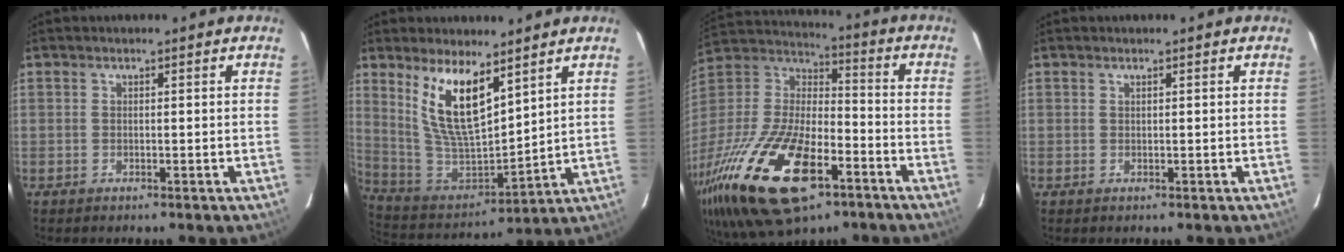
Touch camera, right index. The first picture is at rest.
{"total": 14.6, "force": [8.1, 5.3, 11.0], "torque": [-0.210, -0.006, 0.175]}
{"total": 33.0, "force": [-17.1, 14.9, 23.9], "torque": [-0.512, -0.048, -0.289]}
{"total": 0.0}